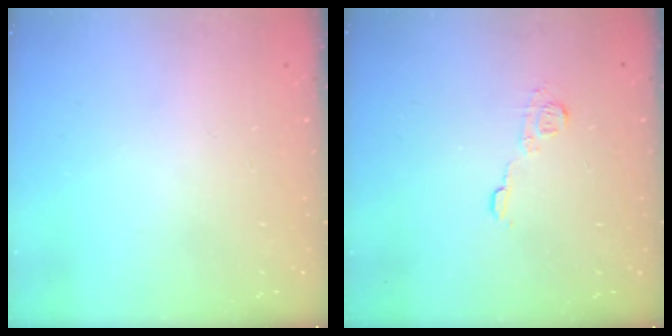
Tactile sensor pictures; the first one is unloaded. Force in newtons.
{"total": 7.2, "press": 7.2, "slide": 0.4}